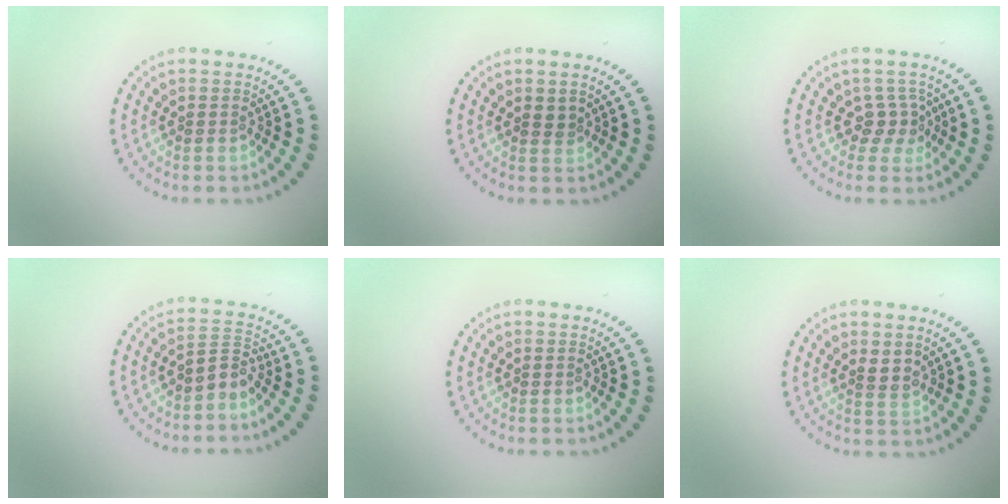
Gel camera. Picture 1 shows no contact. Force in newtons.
{"total": 1.0, "press": 0.8, "slide": 0.7}
{"total": 2.0, "press": 1.6, "slide": 1.3}
{"total": 2.2, "press": 1.5, "slide": 1.6}
{"total": 0.0}
{"total": 1.5, "press": 1.2, "slide": 1.0}